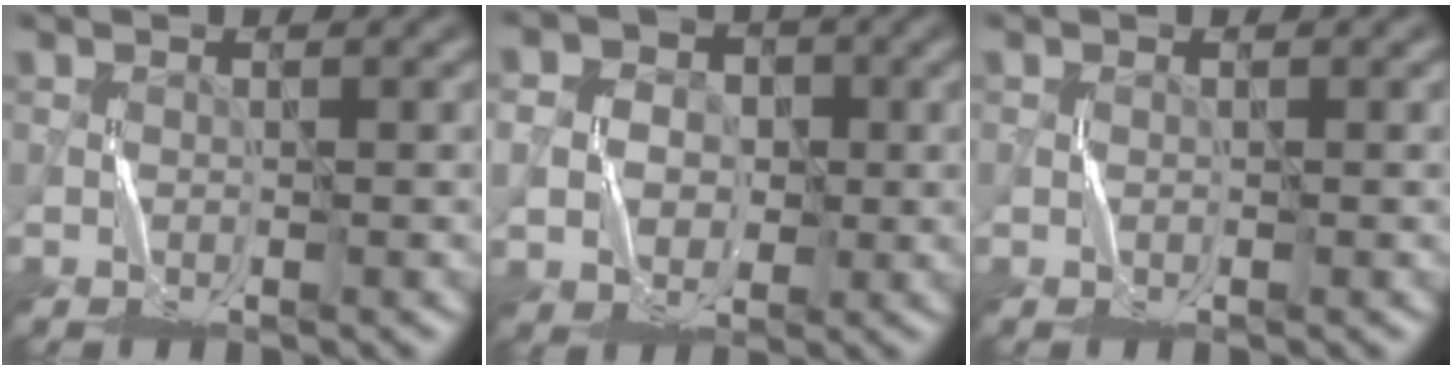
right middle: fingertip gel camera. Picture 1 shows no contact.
{"total": 7.1, "force": [1.4, 6.1, 3.3], "torque": [-0.072, 0.029, 0.007]}
{"total": 0.0}